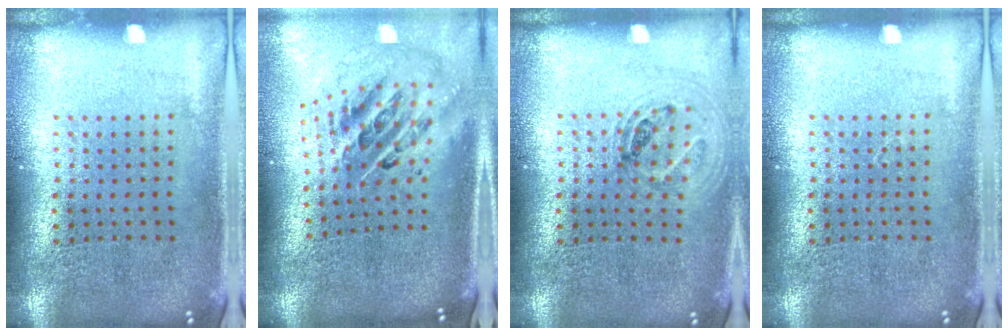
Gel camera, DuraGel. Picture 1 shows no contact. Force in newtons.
{"total": 2.8, "press": 1.9, "slide": 2.0}
{"total": 0.9, "press": 0.9, "slide": 0.2}
{"total": 0.0}